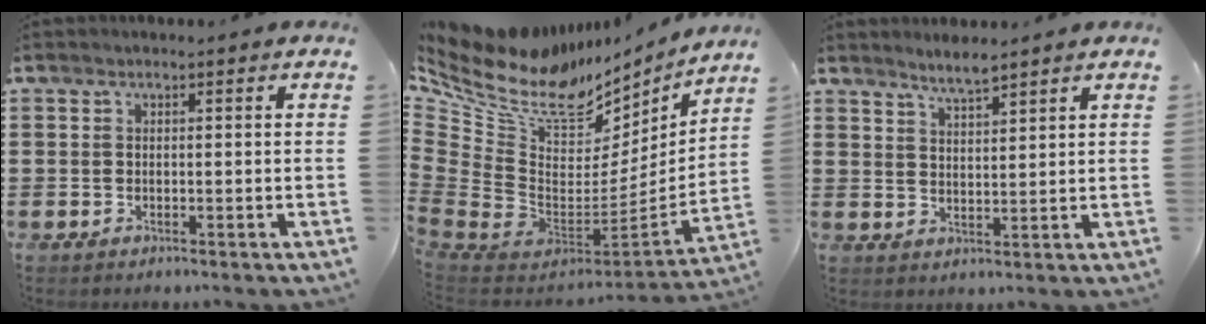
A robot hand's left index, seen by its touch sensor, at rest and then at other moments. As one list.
[{"total": 10.2, "force": [7.6, 5.4, 4.0], "torque": [-0.132, -0.082, 0.130]}, {"total": 3.1, "force": [3.0, -0.1, 0.9], "torque": [-0.025, -0.006, 0.054]}]